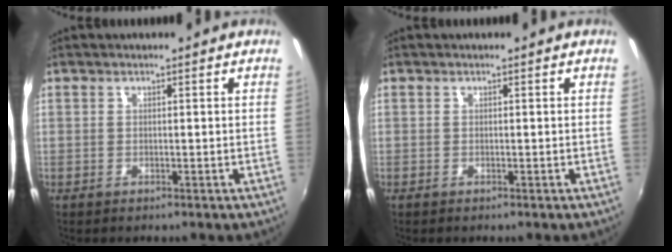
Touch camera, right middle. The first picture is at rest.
{"total": 0.0}